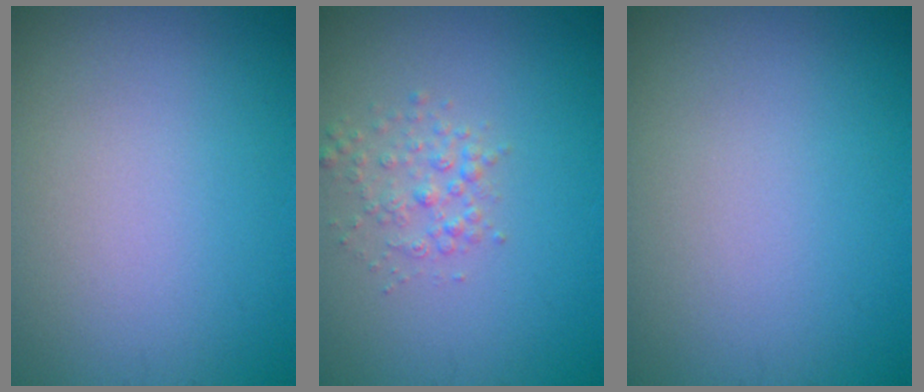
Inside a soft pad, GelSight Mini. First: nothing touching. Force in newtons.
{"total": 1.9, "press": 1.9, "slide": 0.1}
{"total": 0.0}